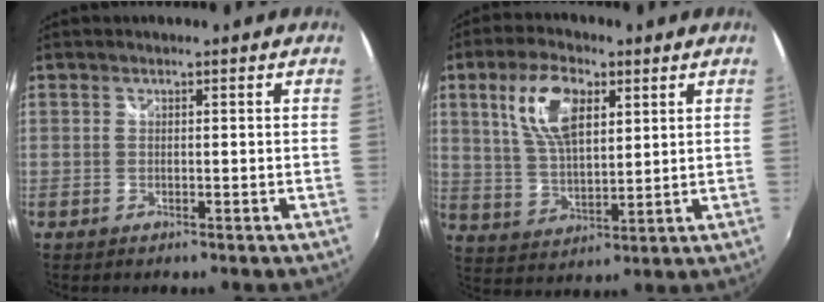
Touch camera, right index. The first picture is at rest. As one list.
[{"total": 11.6, "force": [4.8, 5.4, 9.1], "torque": [-0.178, 0.013, 0.096]}]